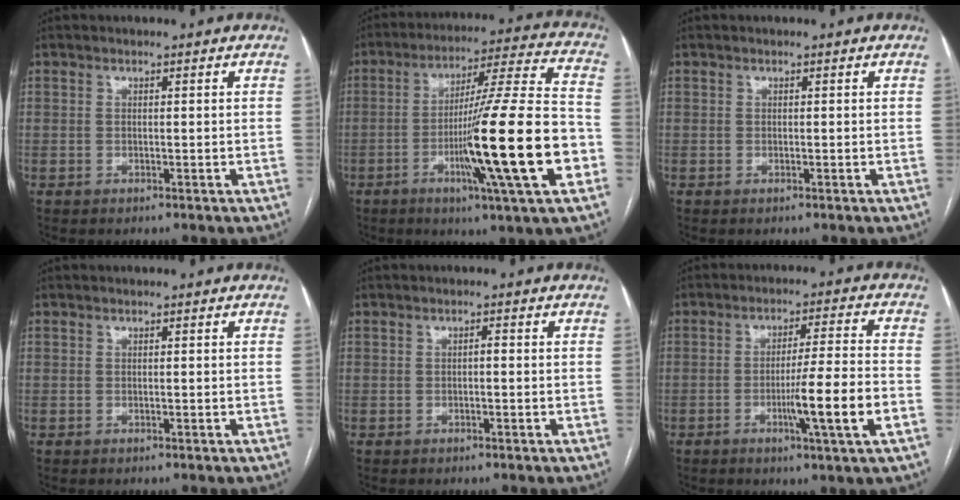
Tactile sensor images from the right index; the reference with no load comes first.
{"total": 21.1, "force": [-6.2, -0.7, 20.2], "torque": [-0.315, -0.013, -0.104]}
{"total": 0.0}
{"total": 0.0}
{"total": 0.7, "force": [-0.1, 0.2, 0.6], "torque": [-0.010, 0.002, -0.003]}
{"total": 9.6, "force": [-3.2, -1.1, 9.0], "torque": [-0.146, -0.010, -0.053]}